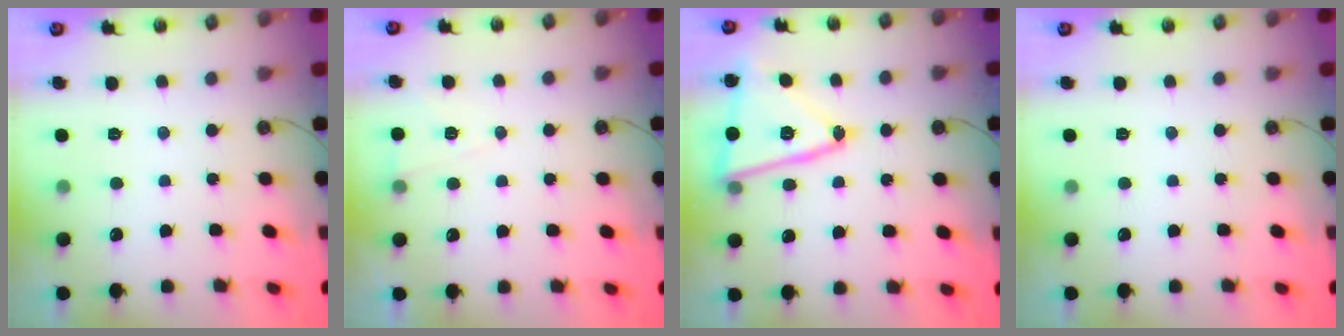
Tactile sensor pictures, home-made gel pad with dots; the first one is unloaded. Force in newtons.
{"total": 6.3, "press": 4.5, "slide": 4.3}
{"total": 17.3, "press": 17.2, "slide": 1.0}
{"total": 0.0}